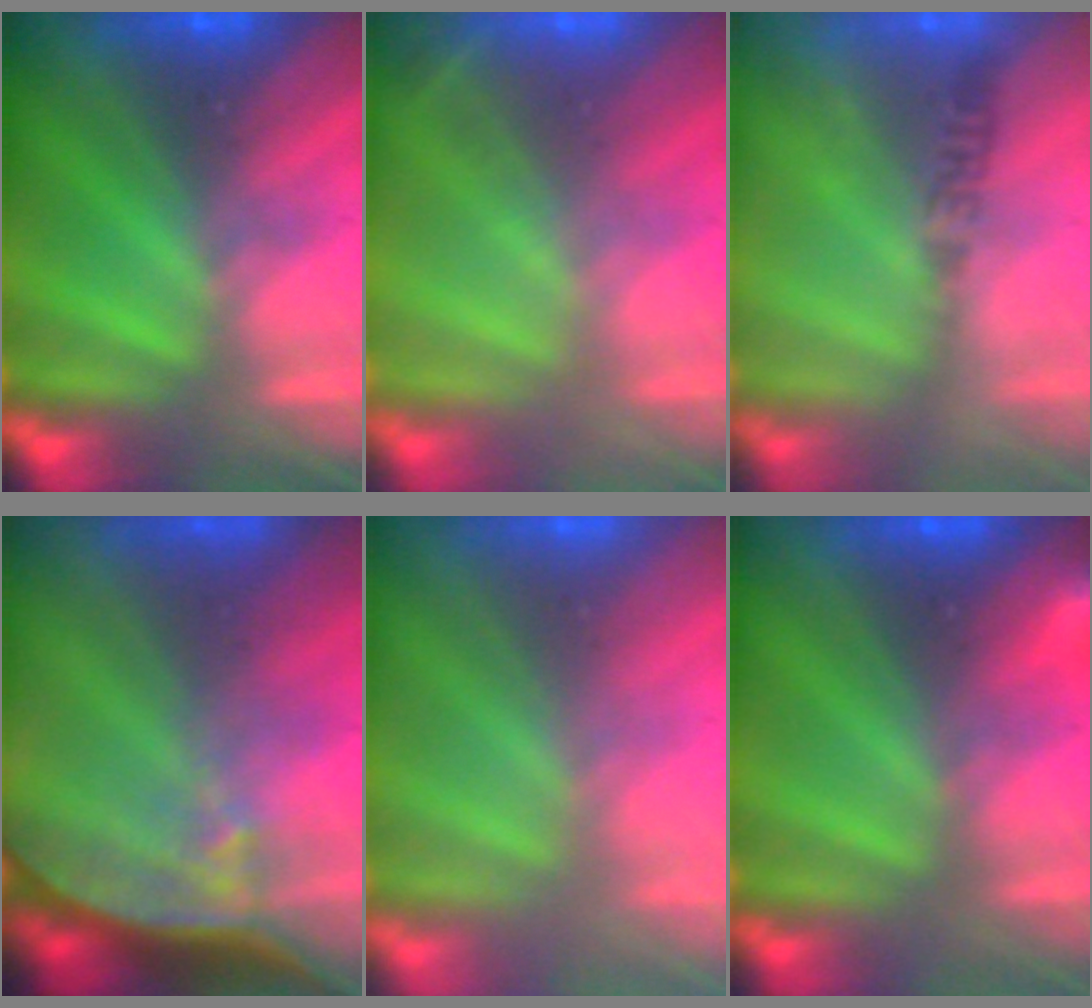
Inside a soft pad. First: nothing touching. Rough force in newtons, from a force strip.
{"total": 2.0}
{"total": 2.4}
{"total": 7.4}
{"total": 3.0}
{"total": 2.9}